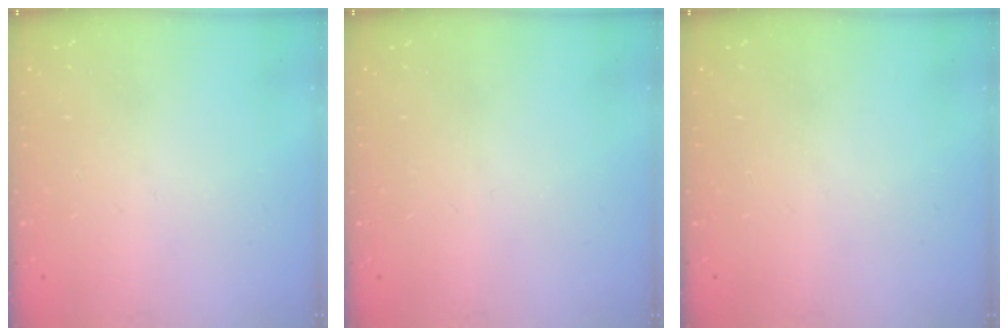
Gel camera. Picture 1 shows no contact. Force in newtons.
{"total": 0.0}
{"total": 0.0}